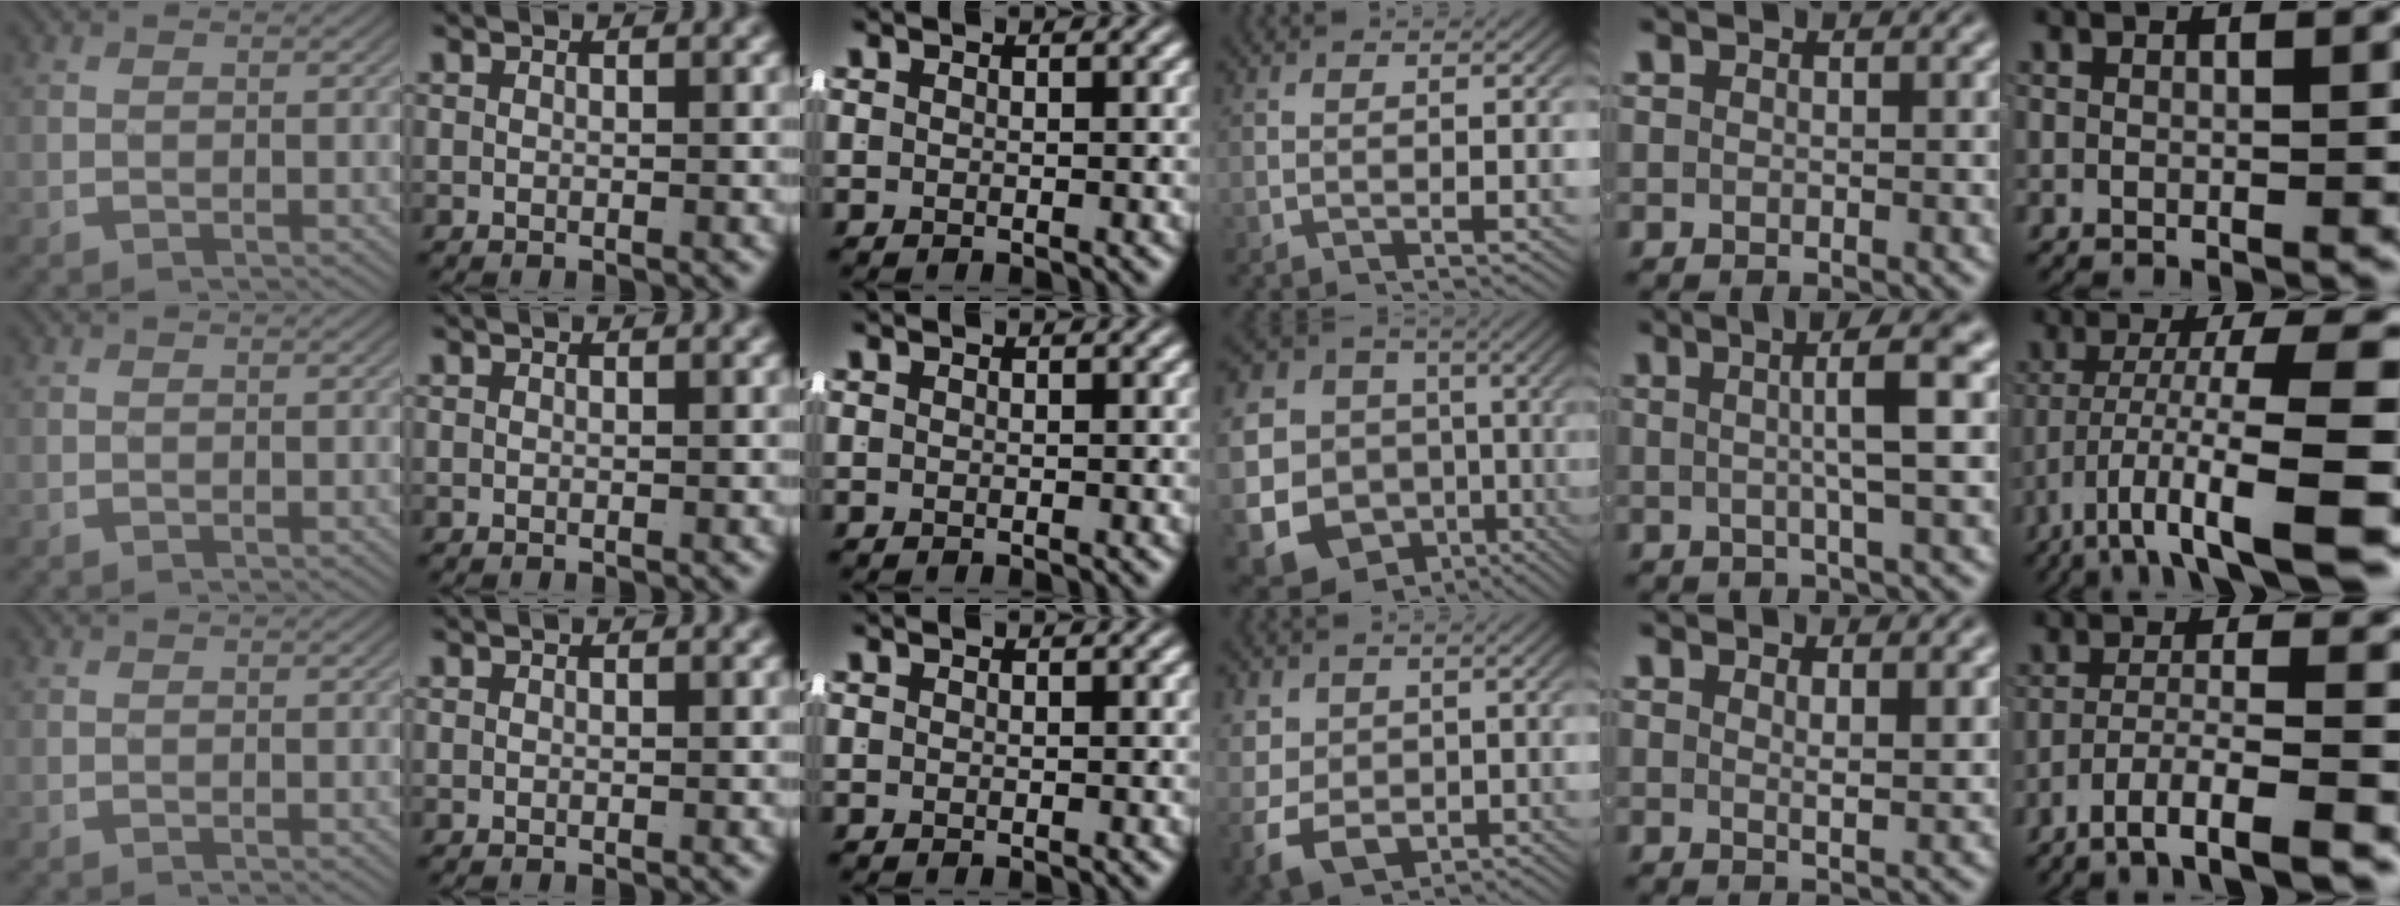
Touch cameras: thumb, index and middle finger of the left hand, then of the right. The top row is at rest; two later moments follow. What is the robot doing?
{"motion": "lift_and_place", "object": "shorts"}